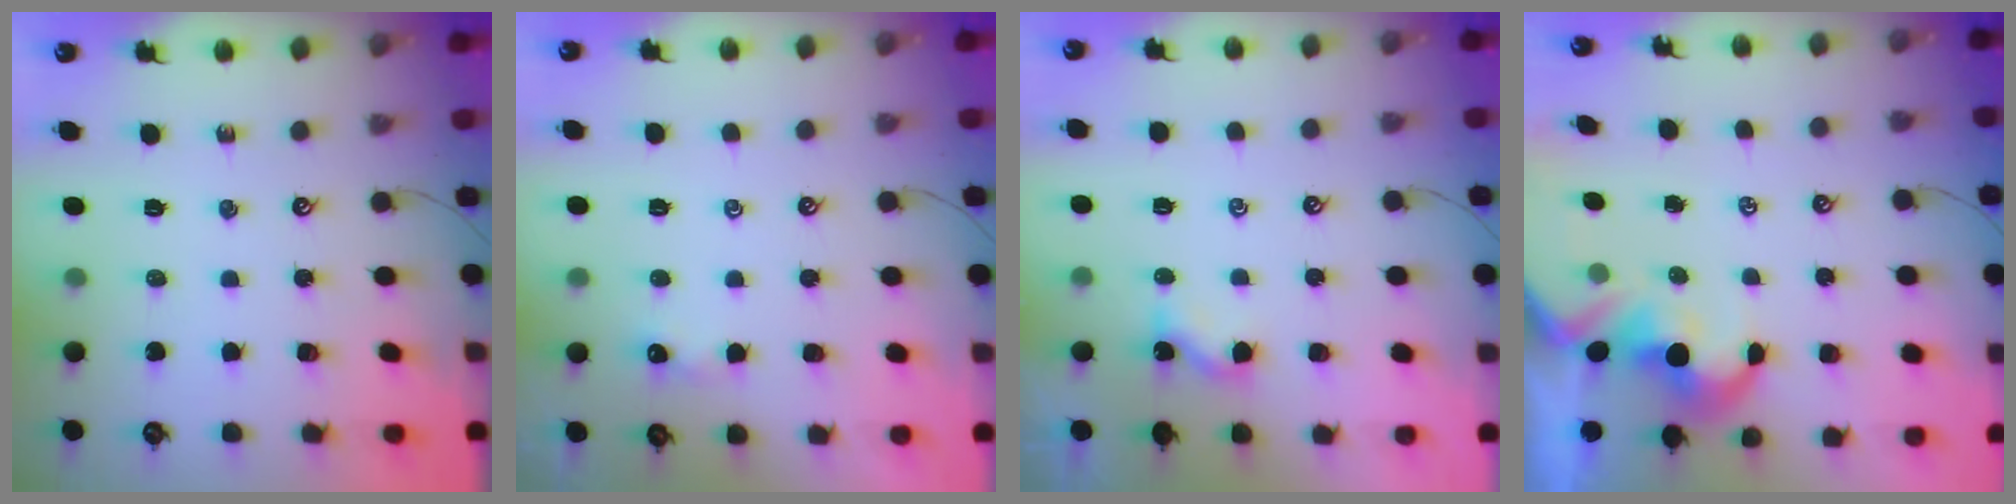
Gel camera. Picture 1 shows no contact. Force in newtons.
{"total": 1.7, "press": 1.7, "slide": 0.3}
{"total": 1.6, "press": 1.5, "slide": 0.3}
{"total": 3.2, "press": 3.0, "slide": 1.2}